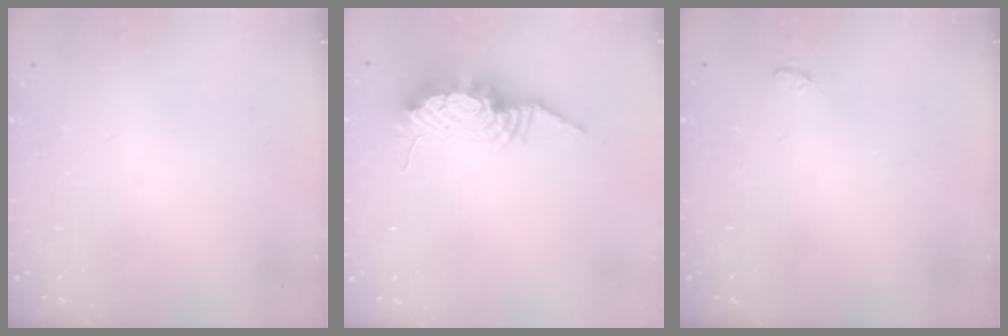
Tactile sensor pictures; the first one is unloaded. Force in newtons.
{"total": 11.7, "press": 11.6, "slide": 1.1}
{"total": 2.6, "press": 2.6, "slide": 0.3}